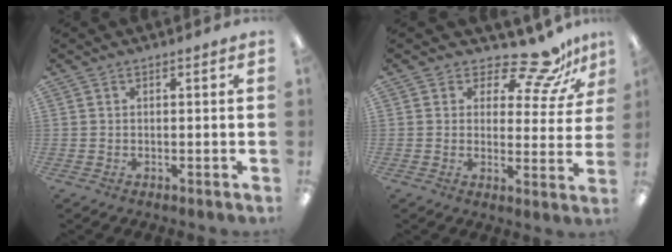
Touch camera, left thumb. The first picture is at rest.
{"total": 12.4, "force": [10.1, 4.0, 6.0], "torque": [-0.089, -0.071, 0.176]}